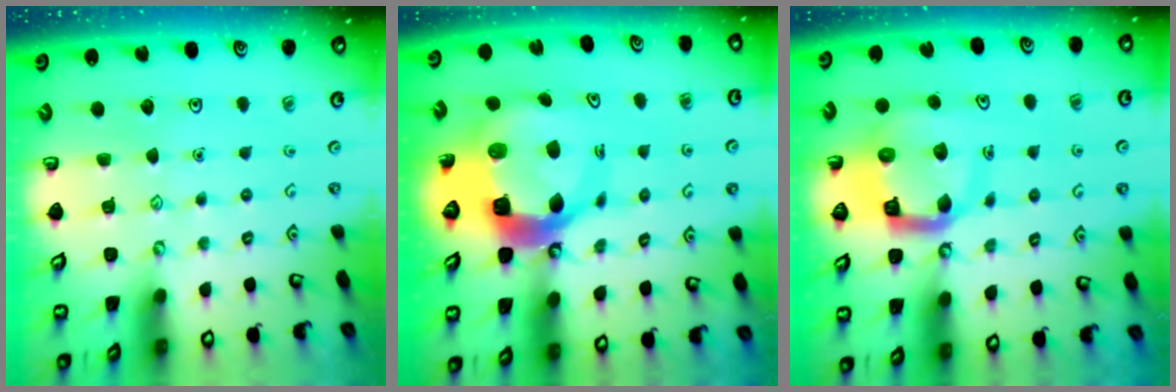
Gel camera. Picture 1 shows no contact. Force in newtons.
{"total": 11.8, "press": 11.6, "slide": 1.8}
{"total": 10.2, "press": 10.1, "slide": 1.4}